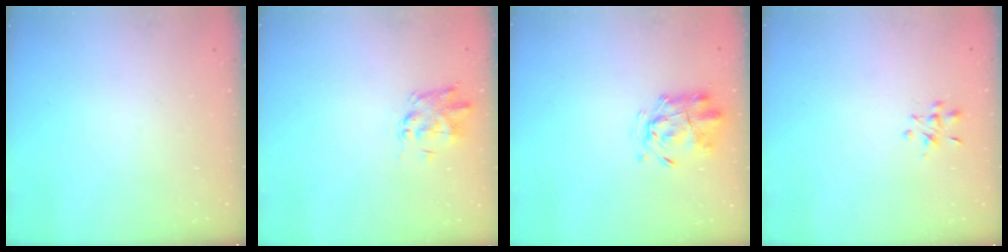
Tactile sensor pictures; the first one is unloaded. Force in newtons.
{"total": 2.4, "press": 2.4, "slide": 0.1}
{"total": 3.1, "press": 2.8, "slide": 1.5}
{"total": 2.7, "press": 2.5, "slide": 1.0}